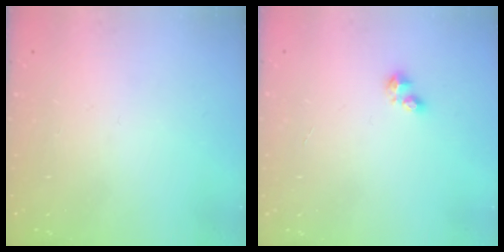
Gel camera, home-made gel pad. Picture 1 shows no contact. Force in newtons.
{"total": 2.5, "press": 2.5, "slide": 0.4}